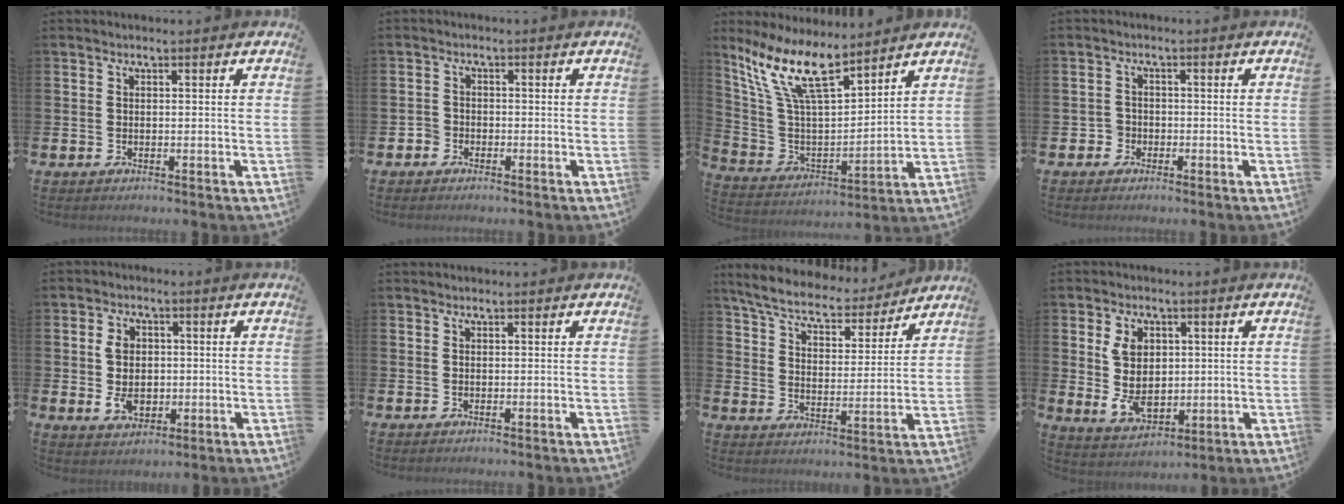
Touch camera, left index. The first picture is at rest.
{"total": 2.1, "force": [-1.8, 0.9, -0.4], "torque": [0.010, 0.001, -0.040]}
{"total": 11.9, "force": [9.1, 3.5, 6.9], "torque": [-0.166, -0.038, 0.162]}
{"total": 2.1, "force": [-1.6, 1.3, -0.4], "torque": [-0.001, 0.006, -0.033]}
{"total": 5.2, "force": [0.2, 4.0, 3.4], "torque": [-0.065, 0.005, -0.004]}
{"total": 0.6, "force": [-0.4, -0.2, -0.4], "torque": [0.013, -0.002, -0.008]}
{"total": 6.4, "force": [6.0, 1.5, 1.7], "torque": [-0.067, -0.045, 0.101]}
{"total": 6.3, "force": [1.3, 4.5, 4.2], "torque": [-0.075, 0.000, 0.019]}